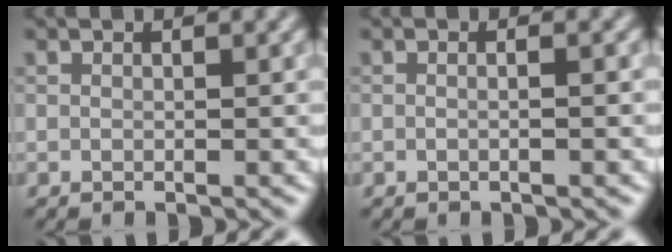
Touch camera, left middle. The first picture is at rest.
{"total": 1.9, "force": [0.2, 1.0, 1.6], "torque": [-0.003, -0.015, -0.018]}